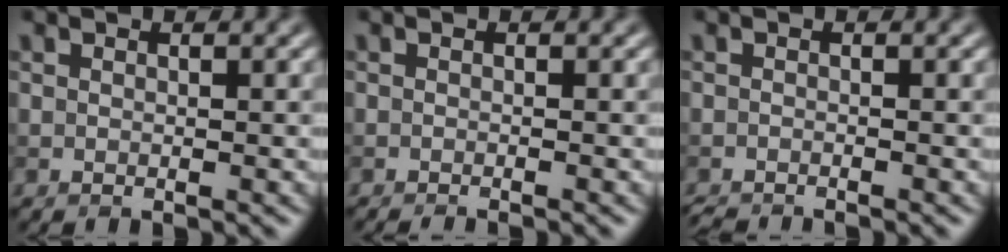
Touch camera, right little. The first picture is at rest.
{"total": 1.1, "force": [-0.9, 0.1, 0.6], "torque": [0.002, -0.002, -0.017]}
{"total": 1.5, "force": [-1.5, 0.0, 0.2], "torque": [-0.001, -0.008, -0.027]}